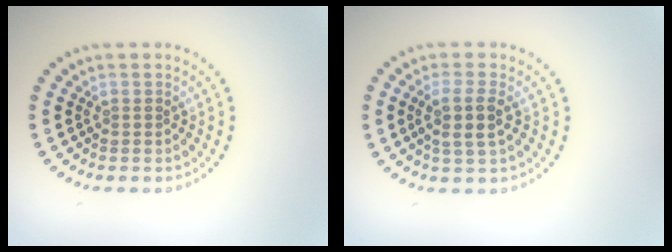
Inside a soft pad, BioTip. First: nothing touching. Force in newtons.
{"total": 2.9, "press": 2.6, "slide": 1.2}